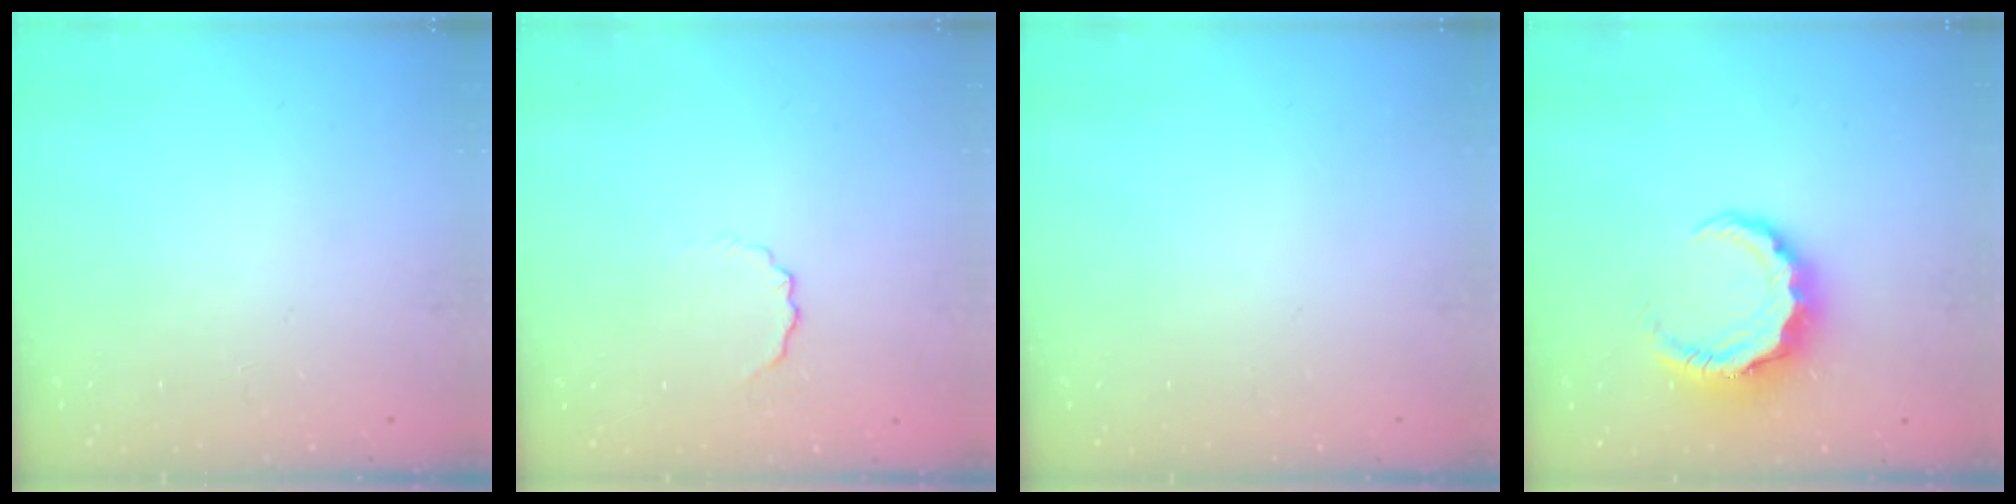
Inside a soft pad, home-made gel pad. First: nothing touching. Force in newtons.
{"total": 3.7, "press": 3.6, "slide": 0.8}
{"total": 0.0}
{"total": 7.8, "press": 7.8, "slide": 0.8}